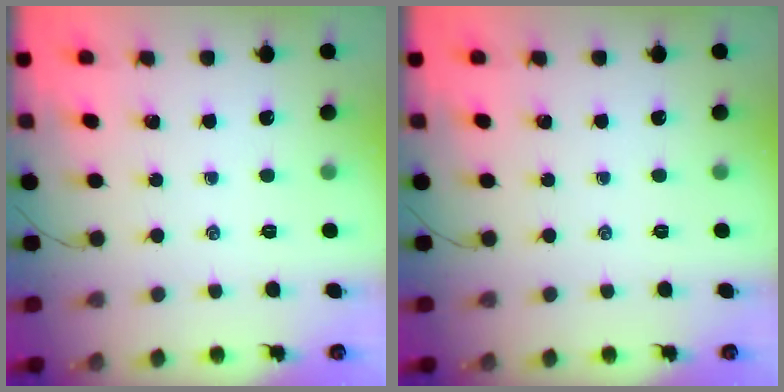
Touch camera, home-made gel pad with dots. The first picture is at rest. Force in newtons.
{"total": 0.0}